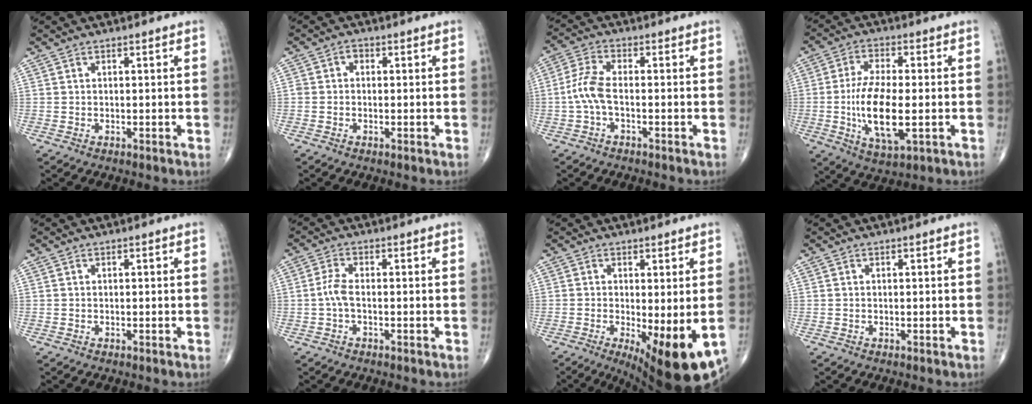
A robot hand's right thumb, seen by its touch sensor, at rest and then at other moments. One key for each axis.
{"total": 1.5, "fx": 0.0, "fy": 1.3, "fz": 0.8, "tx": -0.001, "ty": 0.005, "tz": -0.007}
{"total": 5.3, "fx": -1.2, "fy": 2.1, "fz": 4.8, "tx": -0.117, "ty": 0.014, "tz": -0.031}
{"total": 12.7, "fx": -1.9, "fy": 4.9, "fz": 11.5, "tx": -0.224, "ty": -0.005, "tz": -0.031}
{"total": 0.0}
{"total": 2.9, "fx": -0.7, "fy": 1.1, "fz": 2.6, "tx": -0.060, "ty": 0.003, "tz": -0.017}
{"total": 13.6, "fx": -4.3, "fy": 4.1, "fz": 12.2, "tx": -0.146, "ty": -0.019, "tz": -0.050}
{"total": 0.0}